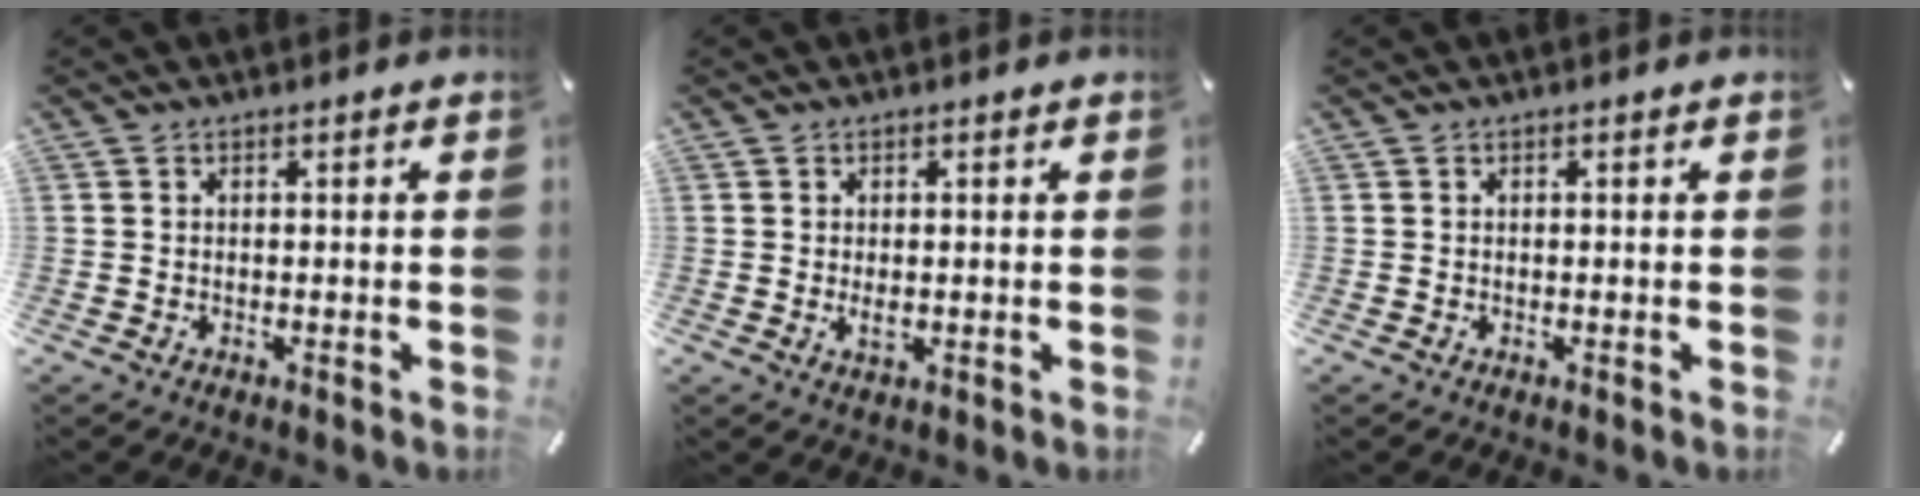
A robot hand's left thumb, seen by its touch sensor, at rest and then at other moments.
{"total": 1.8, "force": [0.0, 1.0, 1.5], "torque": [-0.025, -0.003, -0.001]}
{"total": 0.0}